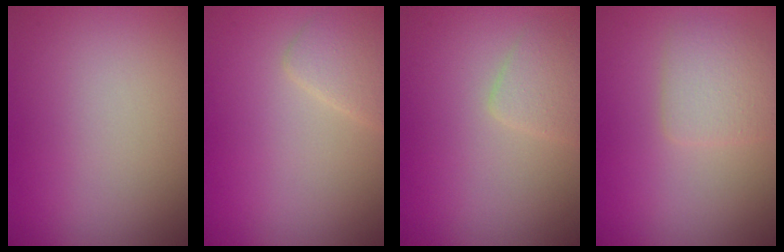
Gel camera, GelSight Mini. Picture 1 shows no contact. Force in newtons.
{"total": 2.0, "press": 2.0, "slide": 0.1}
{"total": 1.9, "press": 1.9, "slide": 0.0}
{"total": 2.5, "press": 2.5, "slide": 0.1}